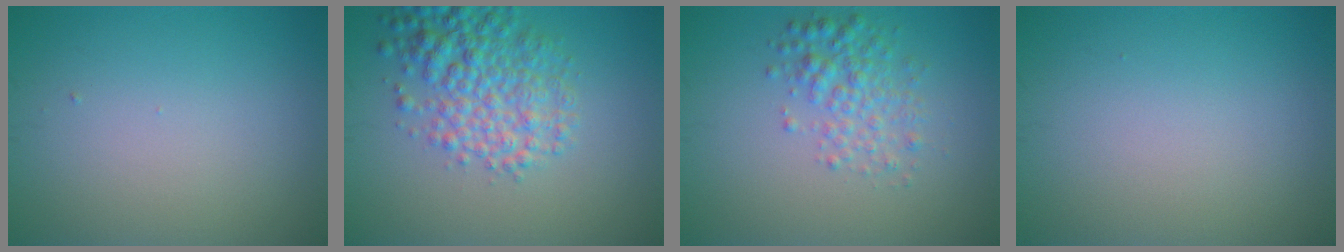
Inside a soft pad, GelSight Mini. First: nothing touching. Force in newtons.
{"total": 5.5, "press": 5.5, "slide": 0.2}
{"total": 3.0, "press": 3.0, "slide": 0.1}
{"total": 0.0}